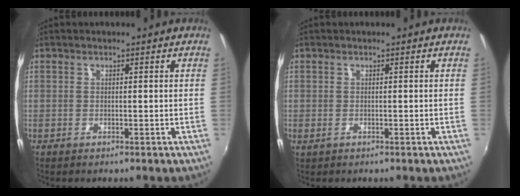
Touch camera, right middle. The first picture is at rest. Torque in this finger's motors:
{"motor_torque": [1.91, 0.05, 1.04, -0.04]}